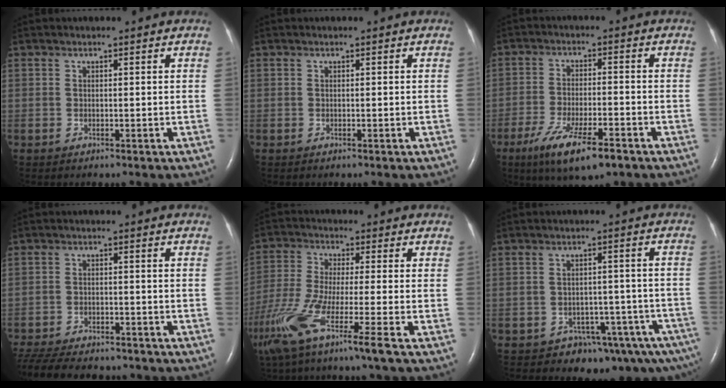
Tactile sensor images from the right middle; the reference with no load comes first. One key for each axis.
{"total": 0.0}
{"total": 10.2, "fx": -6.4, "fy": 2.0, "fz": 7.8, "tx": -0.148, "ty": -0.022, "tz": -0.104}
{"total": 15.9, "fx": -13.5, "fy": 4.9, "fz": 6.9, "tx": -0.173, "ty": -0.022, "tz": -0.190}
{"total": 11.7, "fx": -6.8, "fy": -0.9, "fz": 9.4, "tx": -0.192, "ty": -0.041, "tz": -0.133}
{"total": 8.8, "fx": -7.4, "fy": 3.0, "fz": 3.7, "tx": -0.027, "ty": 0.026, "tz": -0.097}